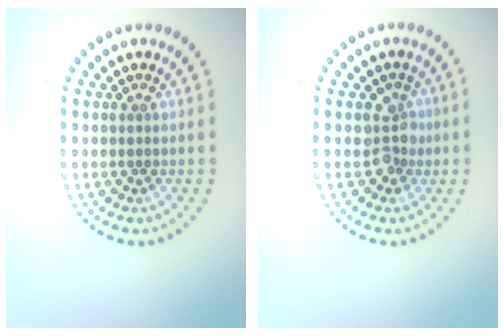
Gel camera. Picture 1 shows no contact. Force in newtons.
{"total": 2.7, "press": 2.3, "slide": 1.4}